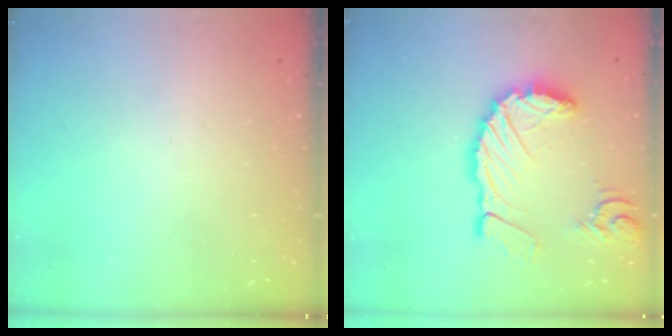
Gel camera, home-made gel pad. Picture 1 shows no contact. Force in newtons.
{"total": 13.7, "press": 13.6, "slide": 1.7}